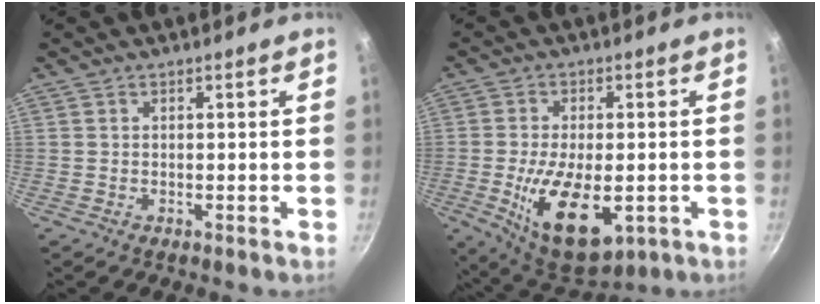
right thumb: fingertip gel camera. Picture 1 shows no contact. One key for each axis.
{"total": 14.7, "fx": -3.6, "fy": 7.3, "fz": 12.3, "tx": -0.203, "ty": -0.010, "tz": -0.038}